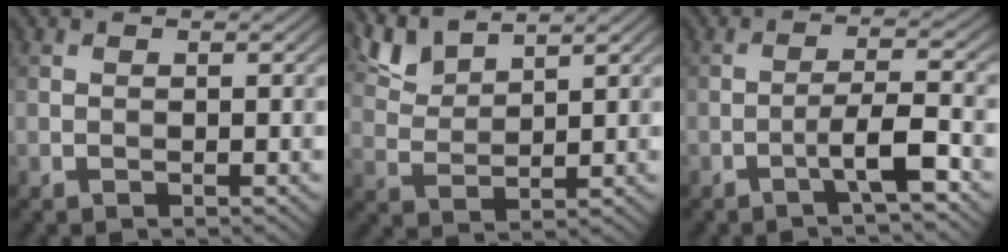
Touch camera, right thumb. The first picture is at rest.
{"total": 5.2, "force": [4.2, 1.4, 2.7], "torque": [-0.077, 0.007, 0.095]}
{"total": 4.6, "force": [-2.3, 0.4, 3.9], "torque": [-0.067, 0.018, -0.051]}